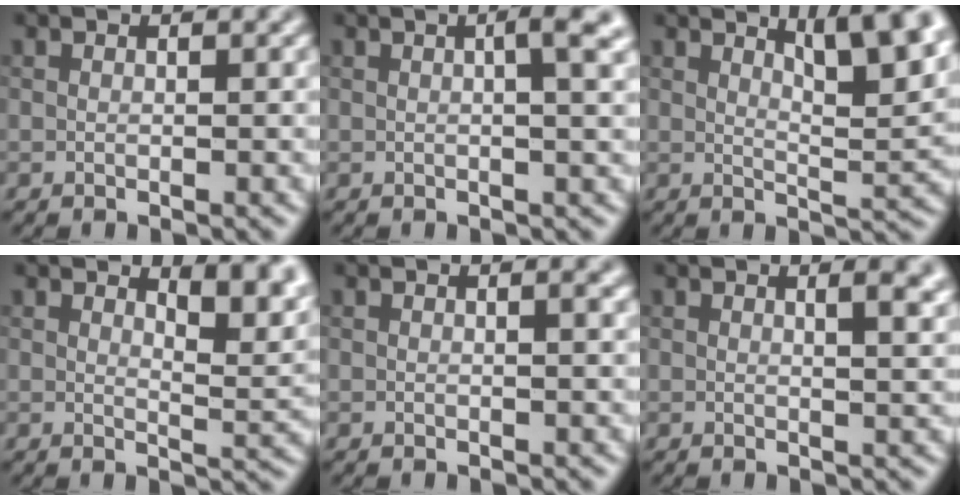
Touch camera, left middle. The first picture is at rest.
{"total": 4.1, "force": [0.9, 1.2, 3.8], "torque": [-0.040, 0.016, 0.005]}
{"total": 6.4, "force": [3.7, 1.6, 5.0], "torque": [-0.058, 0.005, 0.056]}
{"total": 4.6, "force": [2.8, 1.5, 3.2], "torque": [-0.037, -0.004, 0.038]}
{"total": 1.0, "force": [0.3, 0.2, 0.9], "torque": [-0.009, 0.002, 0.002]}
{"total": 3.2, "force": [1.4, 1.2, 2.6], "torque": [-0.020, 0.003, 0.019]}